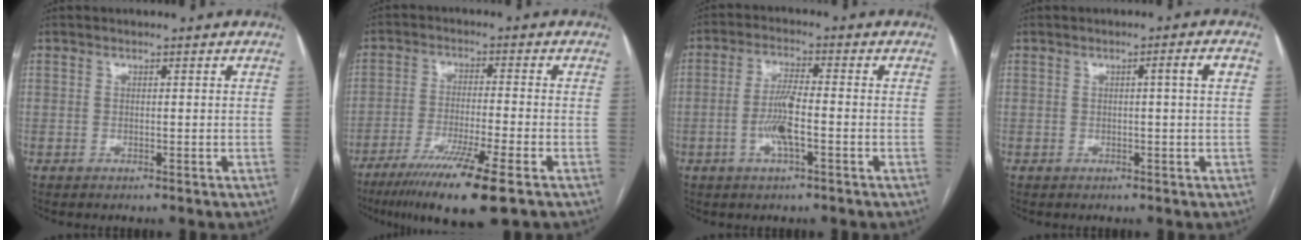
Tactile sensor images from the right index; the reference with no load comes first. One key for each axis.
{"total": 12.3, "fx": -7.7, "fy": -0.3, "fz": 9.6, "tx": -0.169, "ty": -0.035, "tz": -0.127}
{"total": 6.0, "fx": -1.7, "fy": 0.8, "fz": 5.7, "tx": -0.120, "ty": 0.001, "tz": -0.032}
{"total": 2.7, "fx": 0.5, "fy": -0.2, "fz": 2.6, "tx": -0.037, "ty": 0.005, "tz": 0.008}